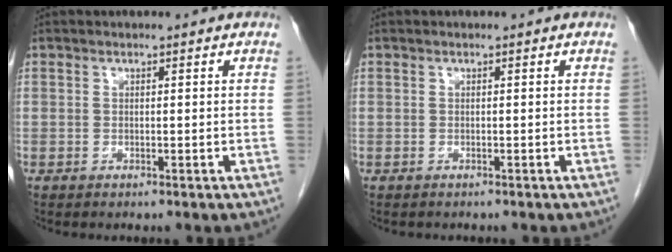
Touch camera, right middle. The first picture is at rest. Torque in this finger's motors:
{"motor_torque": [0.01, 0.00, 0.00, 0.00]}